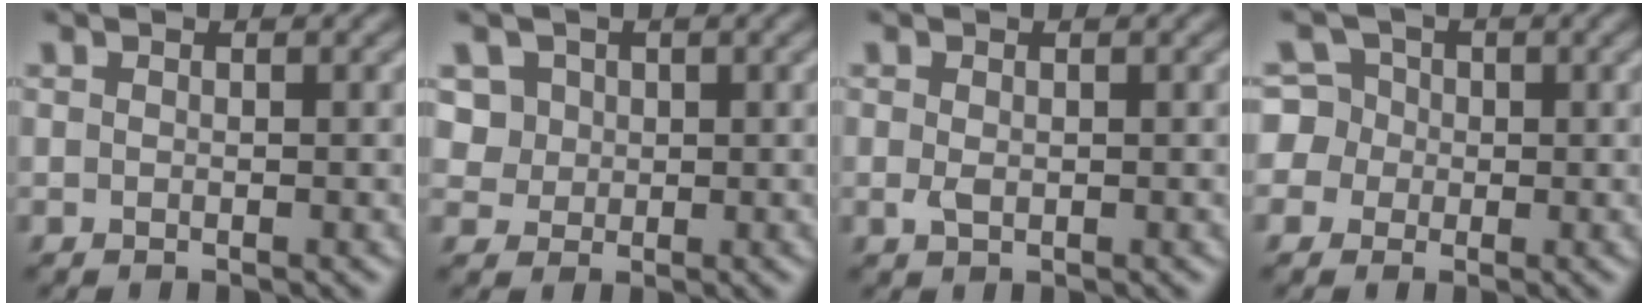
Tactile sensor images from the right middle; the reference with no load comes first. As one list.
[{"total": 3.7, "force": [1.7, 3.1, 1.3], "torque": [-0.045, -0.006, 0.038]}, {"total": 0.9, "force": [-0.1, 0.6, 0.7], "torque": [-0.016, -0.002, 0.001]}, {"total": 5.4, "force": [0.8, 5.2, 1.4], "torque": [-0.029, 0.042, -0.006]}]